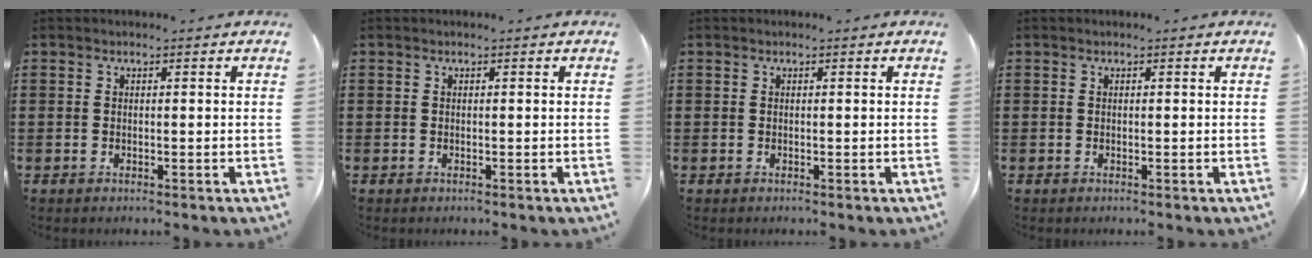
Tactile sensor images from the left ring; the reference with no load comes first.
{"total": 0.0}
{"total": 0.0}
{"total": 0.0}